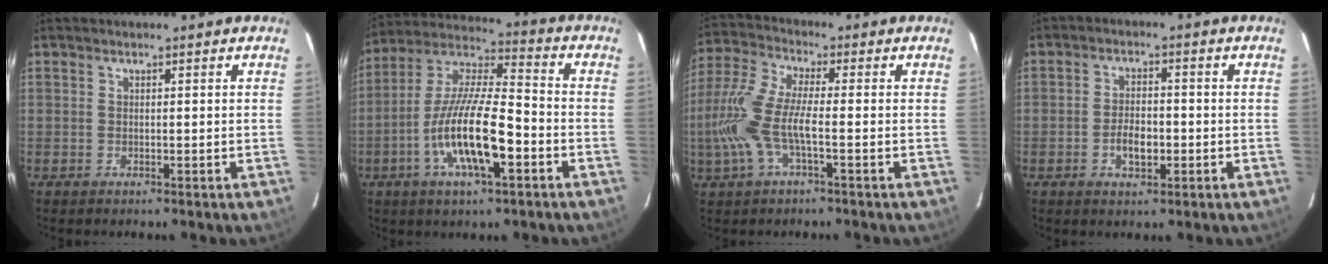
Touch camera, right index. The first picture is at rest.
{"total": 16.2, "force": [-5.7, 4.2, 14.5], "torque": [-0.288, -0.009, -0.111]}
{"total": 11.5, "force": [-2.9, 2.8, 10.8], "torque": [-0.244, -0.002, -0.058]}
{"total": 4.9, "force": [-1.6, 2.6, 3.9], "torque": [-0.079, 0.002, -0.024]}